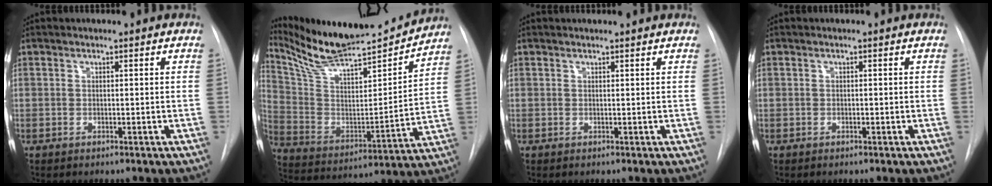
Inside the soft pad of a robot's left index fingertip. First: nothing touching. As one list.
[{"total": 20.1, "force": [18.9, 1.2, 6.7], "torque": [-0.134, -0.029, 0.314]}, {"total": 2.1, "force": [2.0, 0.0, 0.5], "torque": [-0.007, 0.015, 0.025]}, {"total": 0.0}]